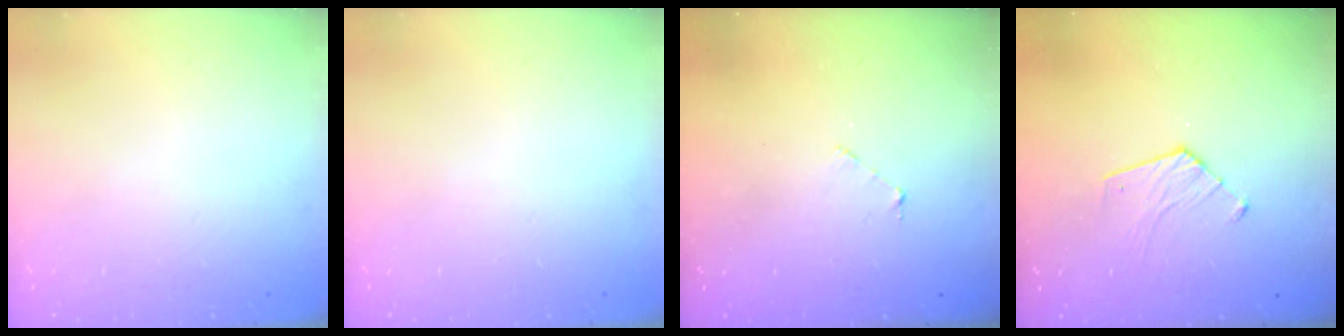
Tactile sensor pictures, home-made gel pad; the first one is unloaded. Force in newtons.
{"total": 0.0}
{"total": 1.9, "press": 1.9, "slide": 0.2}
{"total": 7.2, "press": 7.2, "slide": 0.5}